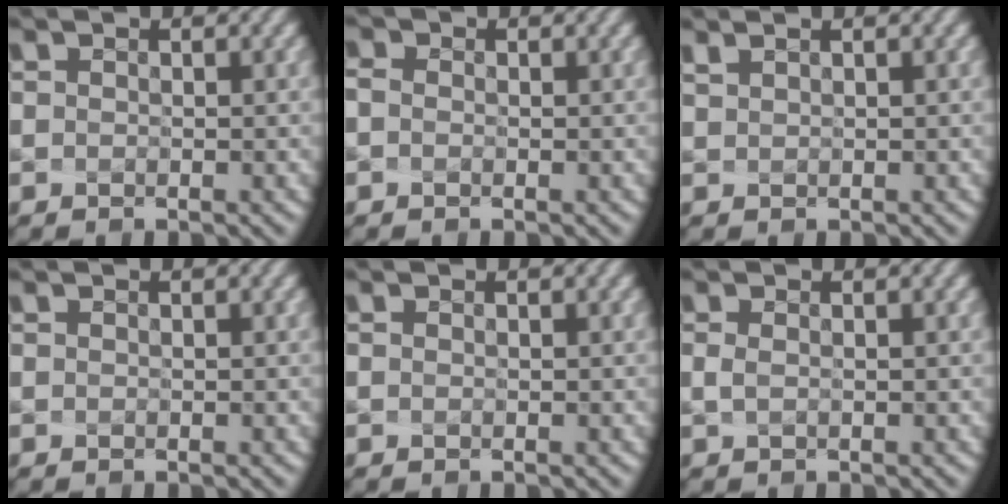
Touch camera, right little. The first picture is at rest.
{"total": 1.1, "force": [0.0, 0.9, 0.7], "torque": [-0.012, 0.003, -0.004]}
{"total": 1.0, "force": [0.0, -0.6, -0.7], "torque": [0.003, -0.013, 0.024]}
{"total": 0.0}
{"total": 0.0}
{"total": 0.5, "force": [-0.1, 0.3, 0.5], "torque": [-0.021, -0.008, 0.010]}